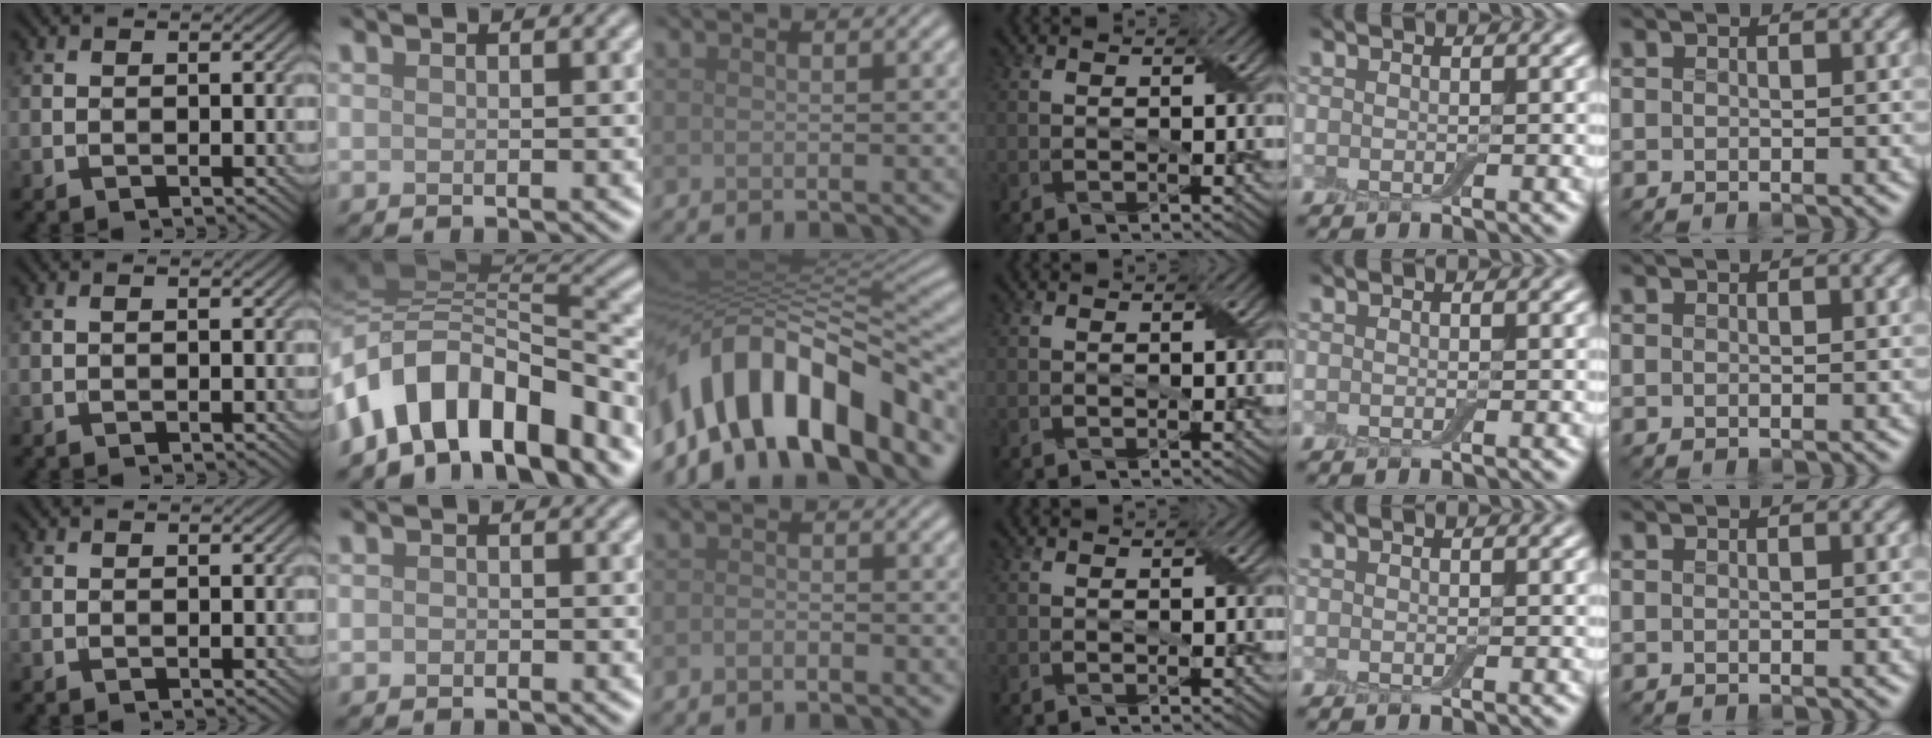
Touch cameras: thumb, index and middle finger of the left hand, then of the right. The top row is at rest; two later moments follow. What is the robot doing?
{"motion": "fold", "object": "cloth"}